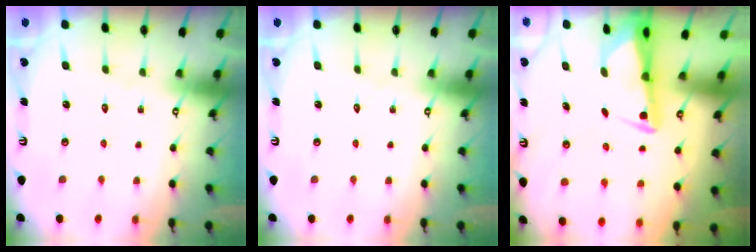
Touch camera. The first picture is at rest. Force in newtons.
{"total": 0.0}
{"total": 3.0, "press": 2.9, "slide": 0.5}